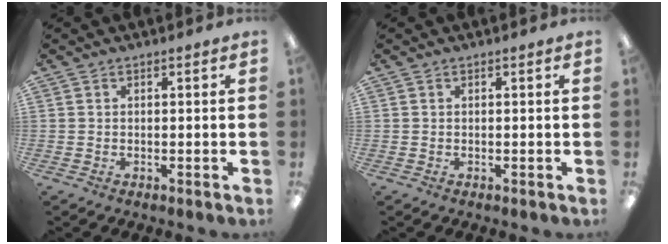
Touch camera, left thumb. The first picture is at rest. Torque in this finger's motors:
{"motor_torque": [0.00, 0.00, 0.08, 0.05, 0.00]}